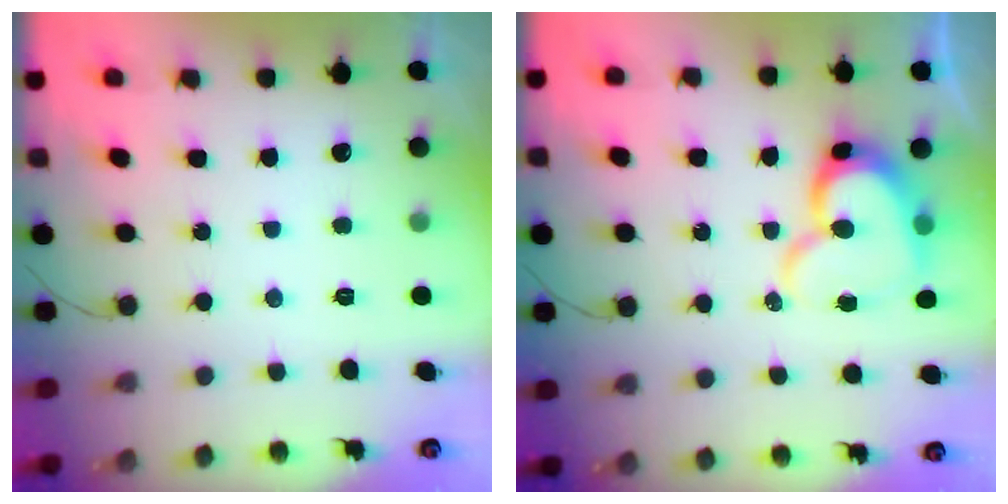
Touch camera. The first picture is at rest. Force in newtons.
{"total": 13.4, "press": 13.4, "slide": 1.3}